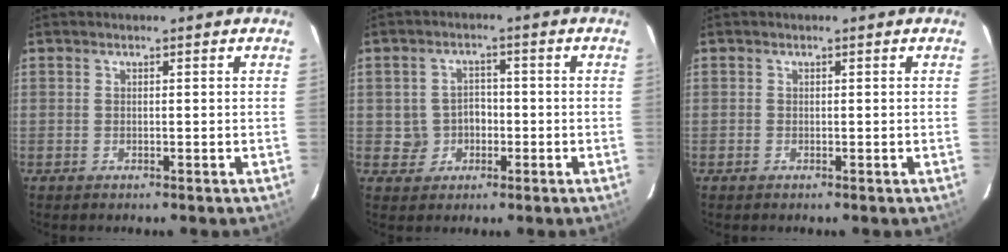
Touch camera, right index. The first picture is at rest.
{"total": 4.3, "force": [-1.0, 4.1, 1.1], "torque": [-0.027, 0.018, -0.005]}
{"total": 0.0}